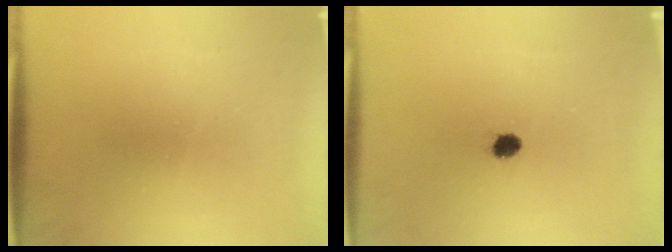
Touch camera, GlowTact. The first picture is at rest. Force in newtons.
{"total": 2.4}